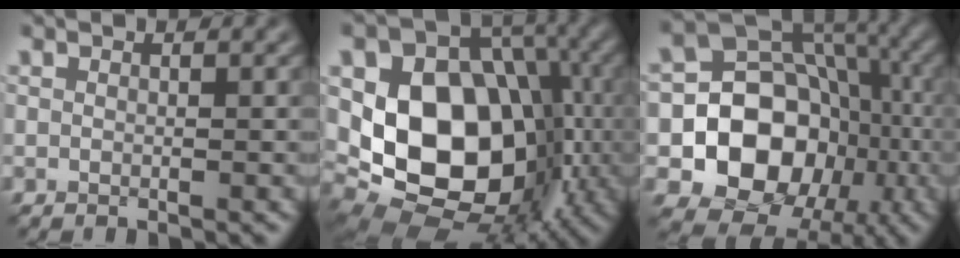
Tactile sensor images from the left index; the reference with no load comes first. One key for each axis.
{"total": 15.4, "fx": -1.4, "fy": 11.3, "fz": 10.4, "tx": -0.165, "ty": -0.010, "tz": -0.028}
{"total": 12.5, "fx": -3.1, "fy": 10.1, "fz": 6.7, "tx": -0.109, "ty": -0.002, "tz": -0.070}